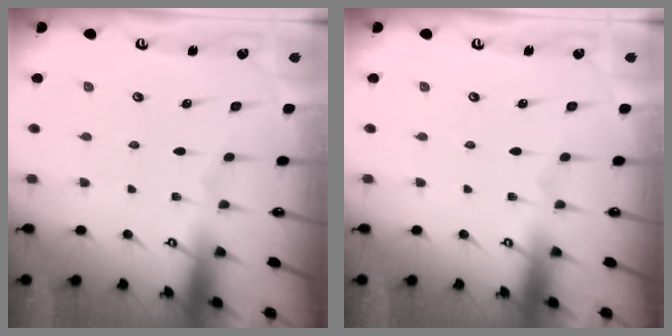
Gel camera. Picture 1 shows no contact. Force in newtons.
{"total": 0.0}